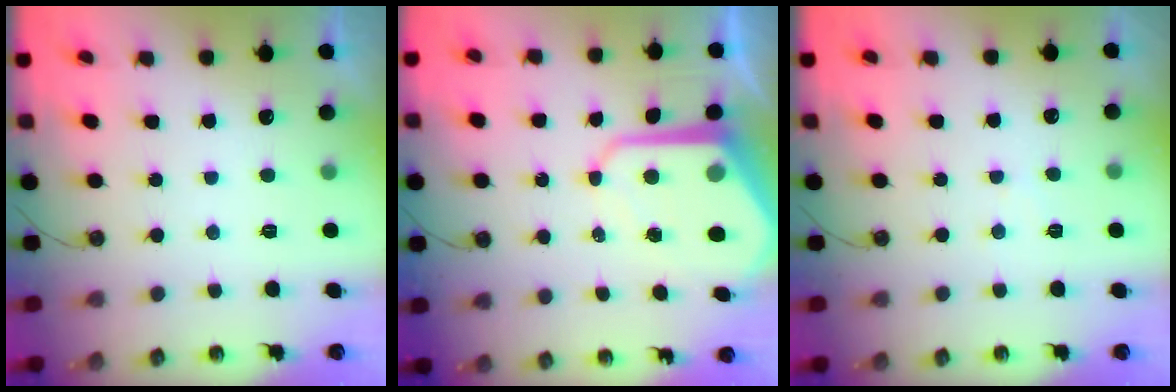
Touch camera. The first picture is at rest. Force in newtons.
{"total": 12.7, "press": 12.7, "slide": 1.1}
{"total": 4.2, "press": 4.2, "slide": 0.7}